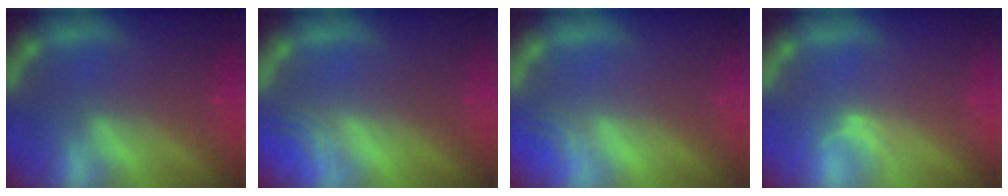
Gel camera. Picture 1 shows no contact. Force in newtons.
{"total": 2.0}
{"total": 1.5}
{"total": 1.0}